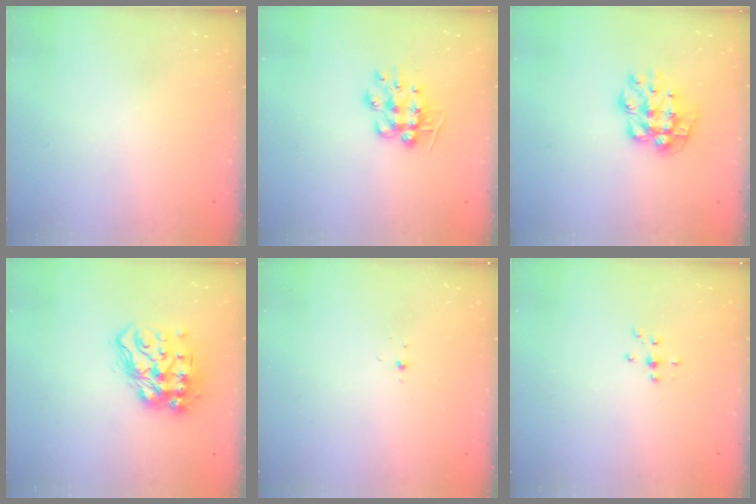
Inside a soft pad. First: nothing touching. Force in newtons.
{"total": 9.4, "press": 9.4, "slide": 0.6}
{"total": 9.4, "press": 9.4, "slide": 0.7}
{"total": 15.3, "press": 15.2, "slide": 1.3}
{"total": 3.0, "press": 2.9, "slide": 0.8}
{"total": 4.7, "press": 4.7, "slide": 0.7}